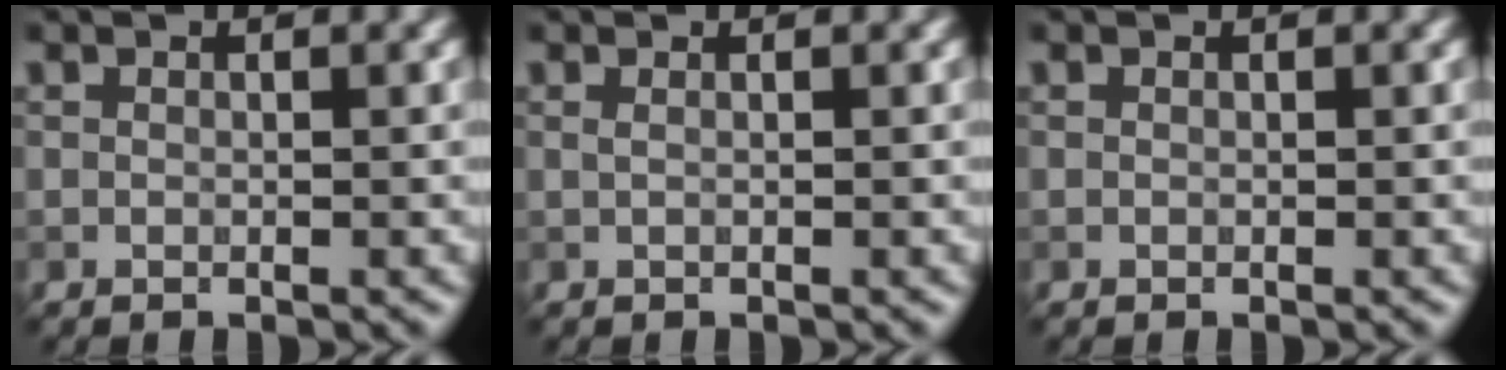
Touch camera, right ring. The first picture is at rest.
{"total": 0.7, "force": [0.2, 0.3, 0.6], "torque": [-0.008, 0.001, -0.002]}
{"total": 0.0}